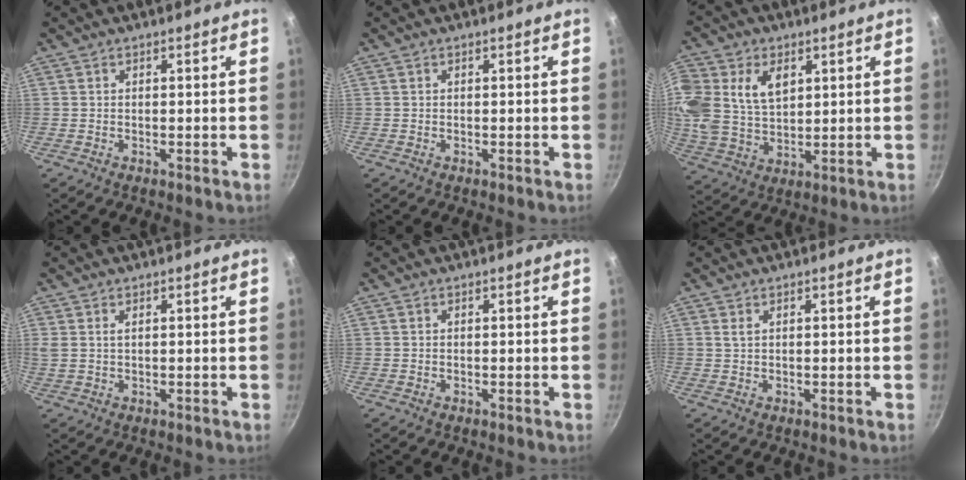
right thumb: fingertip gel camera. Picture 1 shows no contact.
{"total": 0.0}
{"total": 15.9, "force": [5.0, 11.4, 9.9], "torque": [-0.221, -0.003, 0.099]}
{"total": 1.7, "force": [0.7, 0.9, 1.3], "torque": [-0.025, 0.001, 0.014]}
{"total": 0.0}
{"total": 0.8, "force": [0.4, 0.3, 0.6], "torque": [-0.013, 0.001, 0.010]}